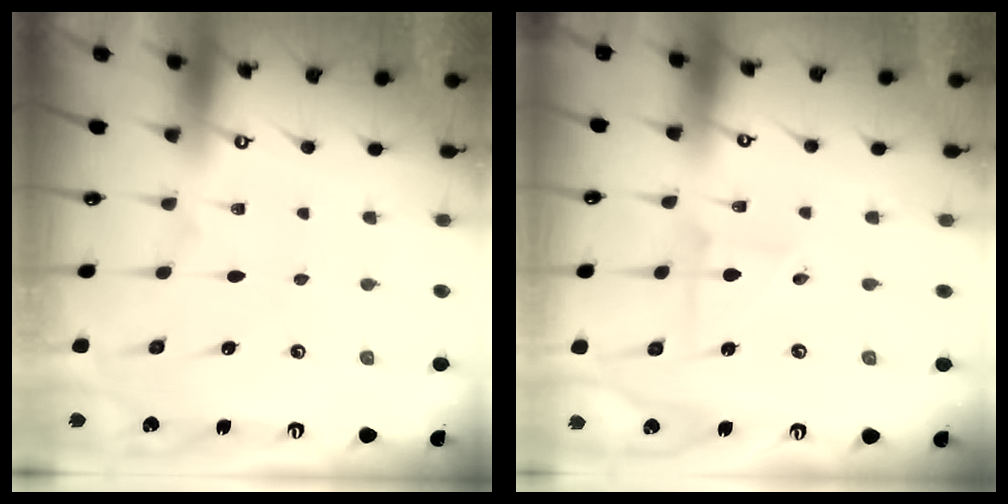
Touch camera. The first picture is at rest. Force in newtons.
{"total": 2.8, "press": 2.8, "slide": 0.3}